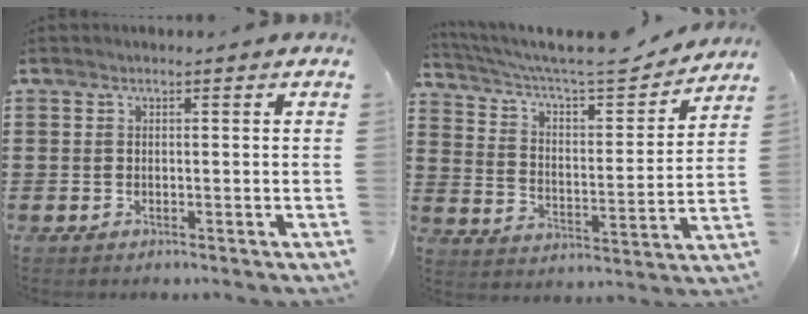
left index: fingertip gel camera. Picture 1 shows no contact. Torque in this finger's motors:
{"motor_torque": [2.14, 0.00, 1.05, 0.21]}